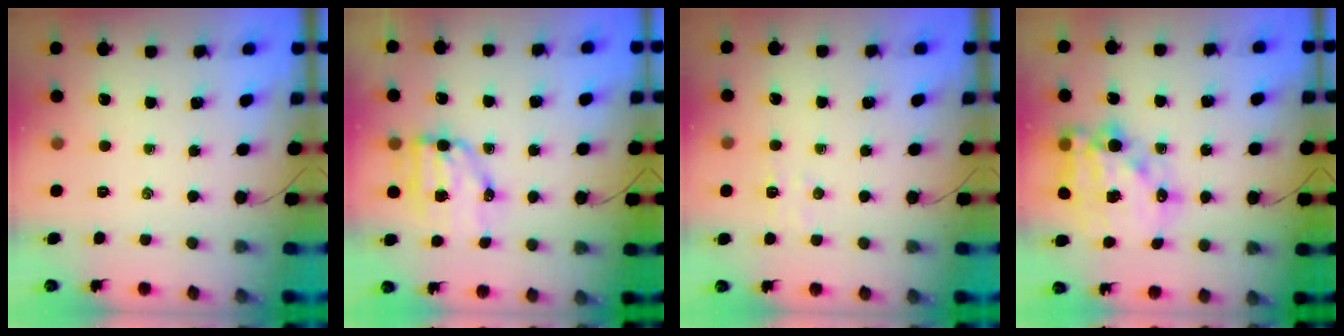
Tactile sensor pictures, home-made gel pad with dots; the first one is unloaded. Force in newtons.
{"total": 8.5, "press": 8.3, "slide": 1.6}
{"total": 3.8, "press": 3.7, "slide": 1.0}
{"total": 19.2, "press": 18.7, "slide": 4.1}